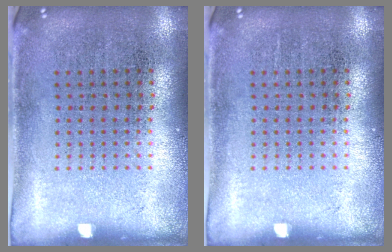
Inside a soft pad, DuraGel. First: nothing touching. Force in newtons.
{"total": 0.0}